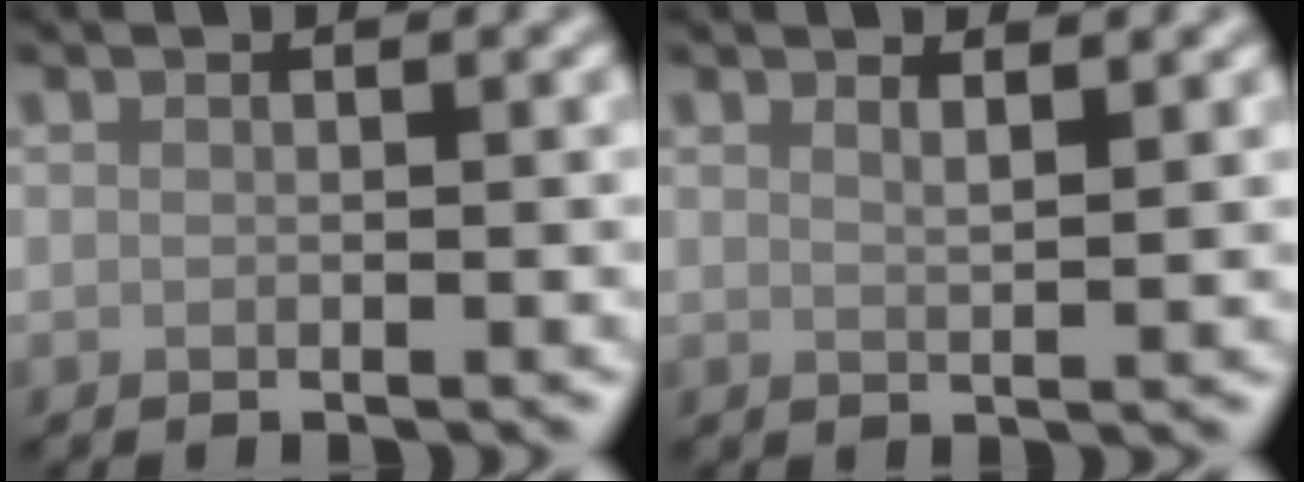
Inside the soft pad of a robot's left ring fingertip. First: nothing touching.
{"total": 1.6, "force": [1.2, 0.4, 0.9], "torque": [-0.005, 0.001, 0.014]}